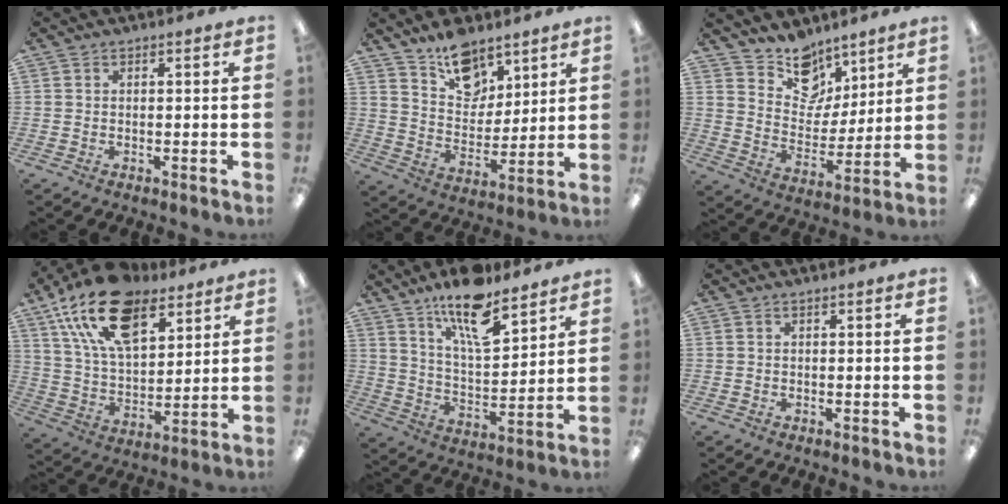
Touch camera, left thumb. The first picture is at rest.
{"total": 12.8, "force": [9.6, 7.3, 4.2], "torque": [-0.056, -0.061, 0.177]}
{"total": 12.4, "force": [9.6, 7.3, 2.7], "torque": [-0.046, -0.075, 0.184]}
{"total": 20.8, "force": [12.6, 10.8, 12.5], "torque": [-0.225, -0.047, 0.227]}
{"total": 15.5, "force": [11.5, 5.1, 9.0], "torque": [-0.147, -0.064, 0.194]}
{"total": 0.0}